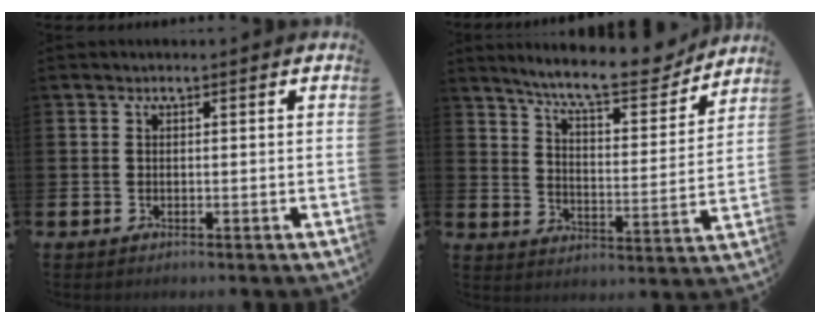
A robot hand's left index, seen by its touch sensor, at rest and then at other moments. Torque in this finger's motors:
{"motor_torque": [0.82, -1.02, 0.74, 0.14]}